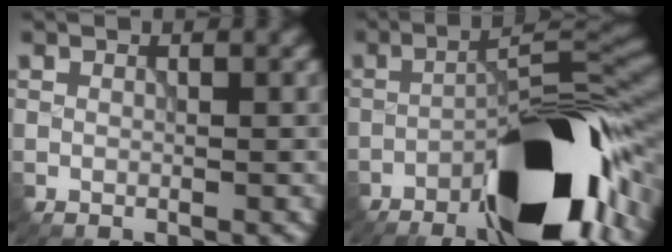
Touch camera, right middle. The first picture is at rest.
{"total": 17.4, "force": [-9.8, 5.6, 13.3], "torque": [-0.180, -0.005, -0.168]}